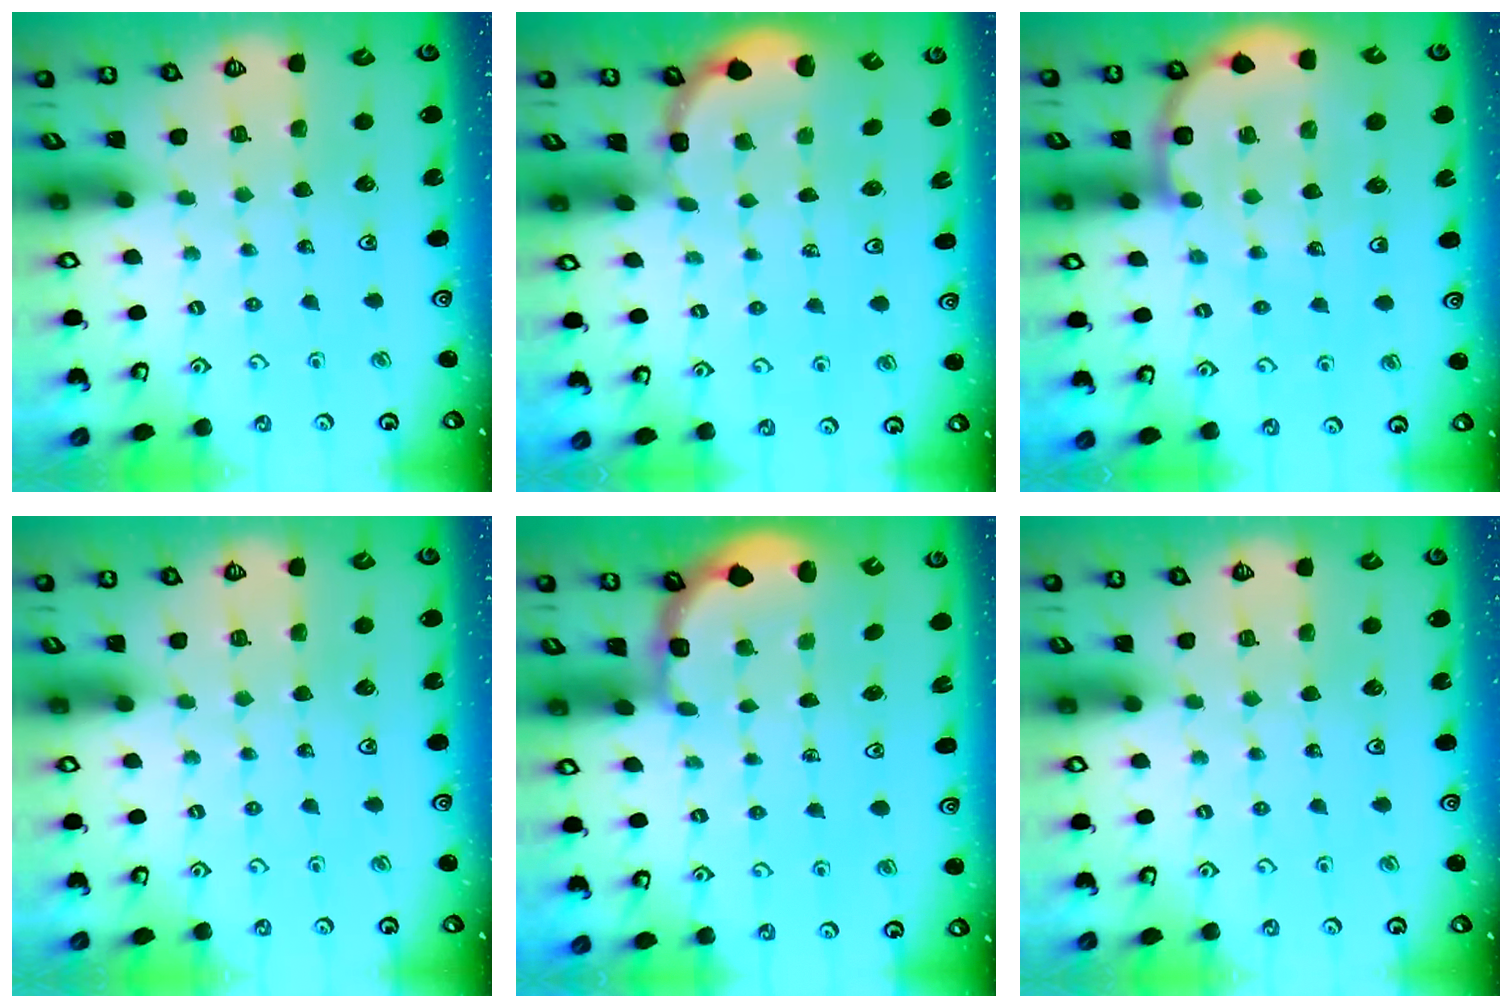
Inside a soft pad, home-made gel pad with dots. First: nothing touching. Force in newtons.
{"total": 1.8, "press": 1.7, "slide": 0.7}
{"total": 9.9, "press": 9.6, "slide": 2.3}
{"total": 0.0}
{"total": 2.4, "press": 2.1, "slide": 1.2}
{"total": 0.0}